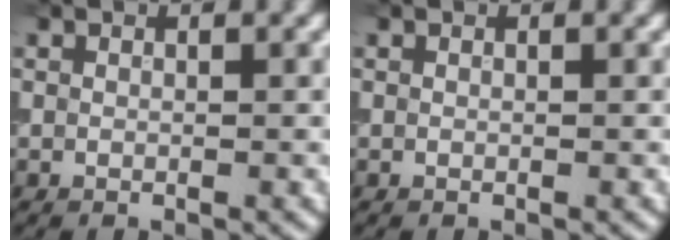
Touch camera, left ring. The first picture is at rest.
{"total": 0.0}